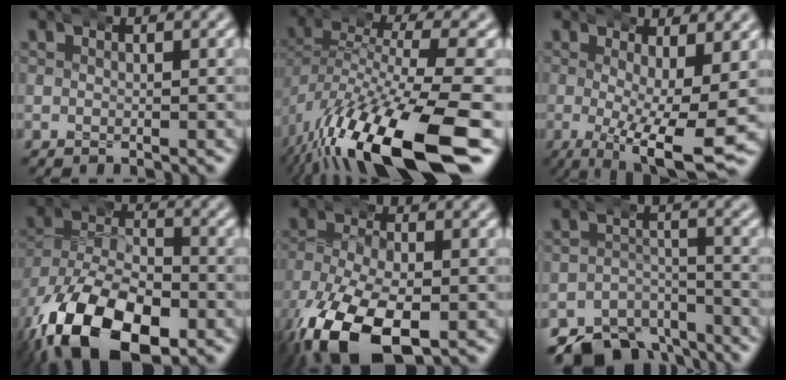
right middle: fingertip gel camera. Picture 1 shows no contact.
{"total": 12.5, "force": [-5.8, 5.4, 9.6], "torque": [-0.194, -0.030, -0.074]}
{"total": 6.9, "force": [-2.0, 1.7, 6.4], "torque": [-0.115, -0.032, -0.019]}
{"total": 12.5, "force": [-5.0, 8.0, 8.2], "torque": [-0.155, -0.045, -0.064]}
{"total": 10.6, "force": [-4.4, 5.9, 7.6], "torque": [-0.171, -0.042, -0.045]}
{"total": 7.8, "force": [-6.6, 3.5, 2.1], "torque": [-0.017, -0.018, -0.111]}